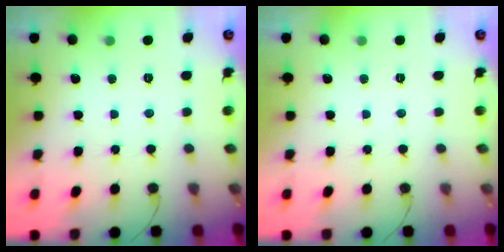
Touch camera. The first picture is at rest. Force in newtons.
{"total": 0.0}